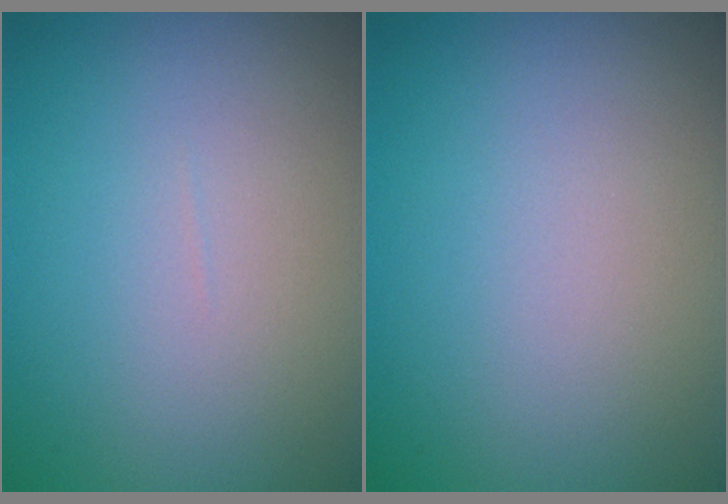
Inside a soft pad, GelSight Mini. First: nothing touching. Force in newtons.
{"total": 0.0}